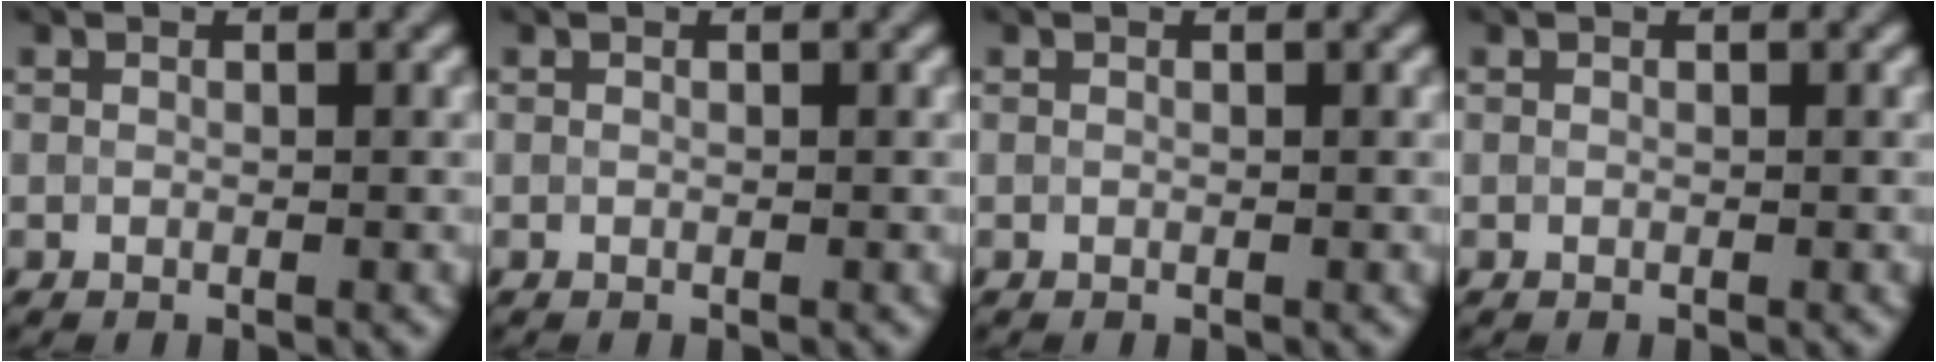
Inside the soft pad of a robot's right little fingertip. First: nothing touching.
{"total": 0.0}
{"total": 0.0}
{"total": 0.0}